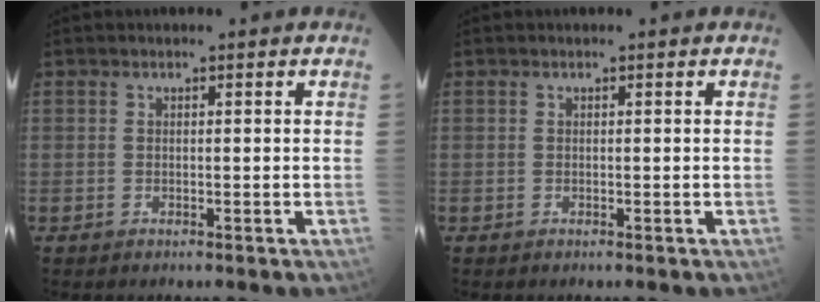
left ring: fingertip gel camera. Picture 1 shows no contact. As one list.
[{"total": 0.0}]